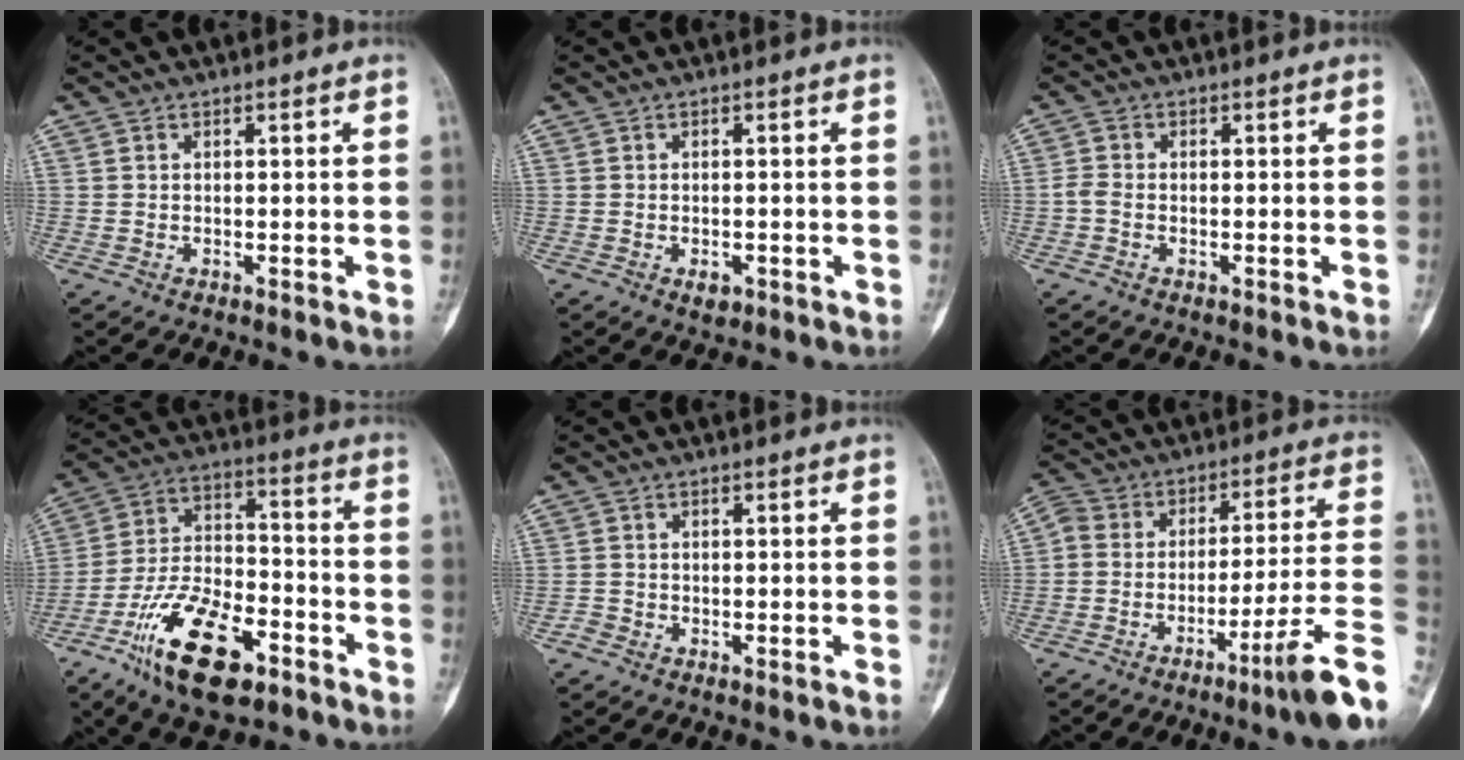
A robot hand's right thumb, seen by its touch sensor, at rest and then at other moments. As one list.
[{"total": 2.0, "force": [-0.9, 1.3, 1.2], "torque": [-0.010, 0.002, -0.007]}, {"total": 1.7, "force": [-0.6, 1.0, 1.2], "torque": [-0.031, 0.000, -0.023]}, {"total": 18.0, "force": [-10.0, 7.9, 12.6], "torque": [-0.221, 0.059, -0.178]}, {"total": 1.1, "force": [-1.0, 0.5, 0.0], "torque": [-0.004, 0.005, -0.024]}, {"total": 17.5, "force": [-9.9, 1.4, 14.4], "torque": [-0.219, 0.072, -0.155]}]